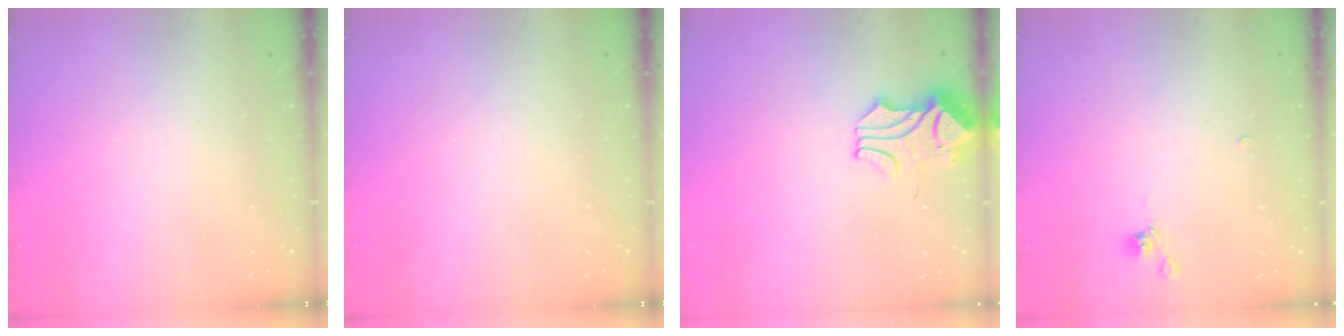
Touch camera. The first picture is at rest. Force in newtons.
{"total": 0.0}
{"total": 2.2, "press": 2.0, "slide": 0.7}
{"total": 2.7, "press": 2.7, "slide": 0.6}